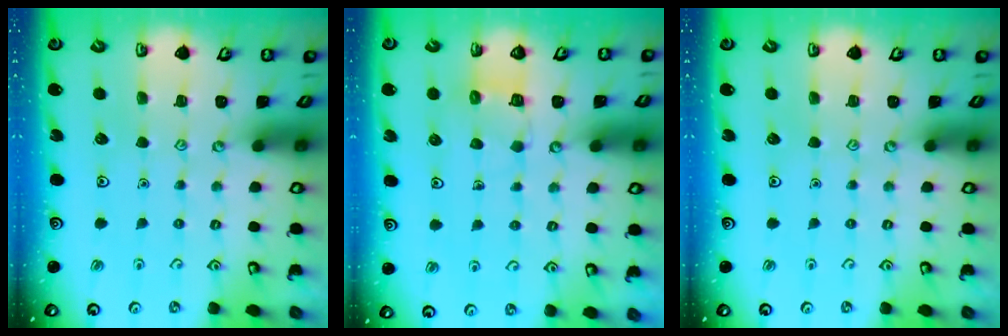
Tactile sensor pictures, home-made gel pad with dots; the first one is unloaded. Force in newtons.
{"total": 4.9, "press": 4.9, "slide": 0.4}
{"total": 0.0}